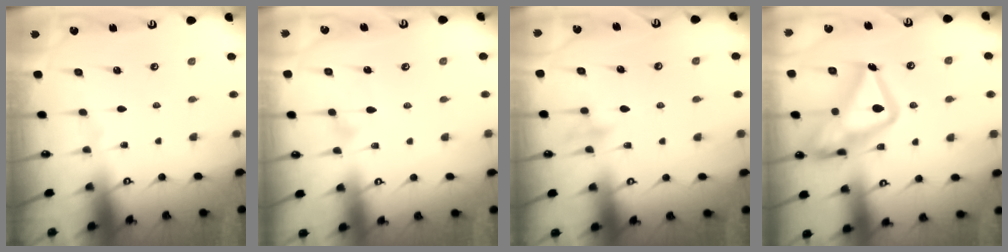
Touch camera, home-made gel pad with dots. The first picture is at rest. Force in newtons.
{"total": 6.5, "press": 6.5, "slide": 0.3}
{"total": 9.0, "press": 9.0, "slide": 0.3}
{"total": 22.0, "press": 21.9, "slide": 1.9}